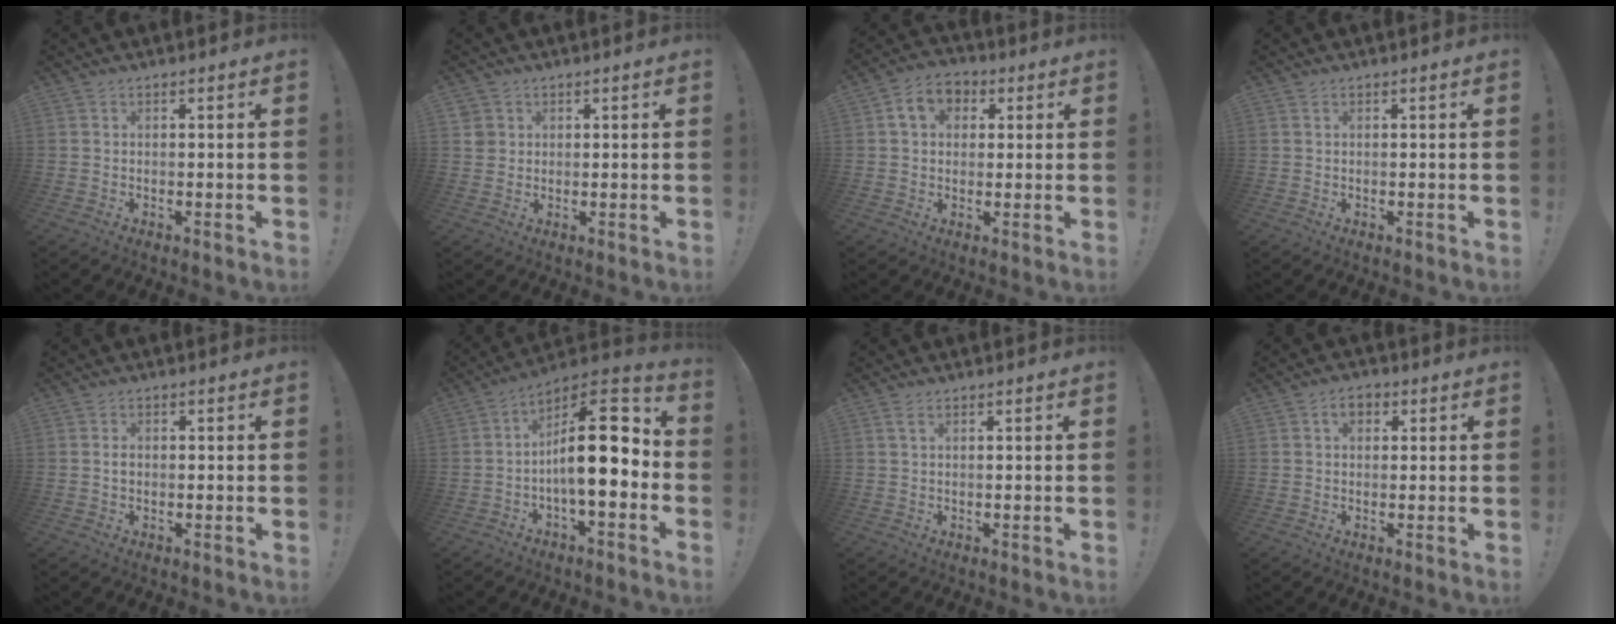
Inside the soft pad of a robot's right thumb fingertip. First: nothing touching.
{"total": 2.4, "force": [1.2, 2.1, 0.4], "torque": [-0.010, -0.002, 0.025]}
{"total": 8.6, "force": [2.6, 6.7, 4.8], "torque": [-0.071, 0.006, 0.052]}
{"total": 0.0}
{"total": 1.1, "force": [-0.1, 0.8, 0.6], "torque": [-0.004, 0.001, -0.004]}
{"total": 18.1, "force": [-0.7, 7.4, 16.5], "torque": [-0.247, 0.007, -0.009]}
{"total": 1.8, "force": [0.7, 0.6, 1.5], "torque": [-0.033, 0.004, 0.014]}
{"total": 3.9, "force": [1.2, 2.6, 2.7], "torque": [-0.041, 0.006, 0.021]}